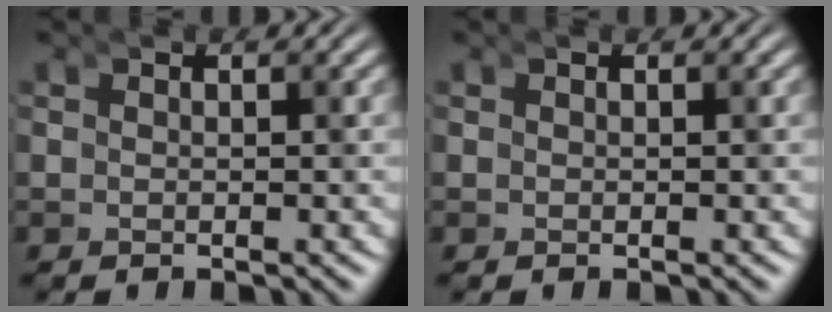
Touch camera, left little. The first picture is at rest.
{"total": 0.0}